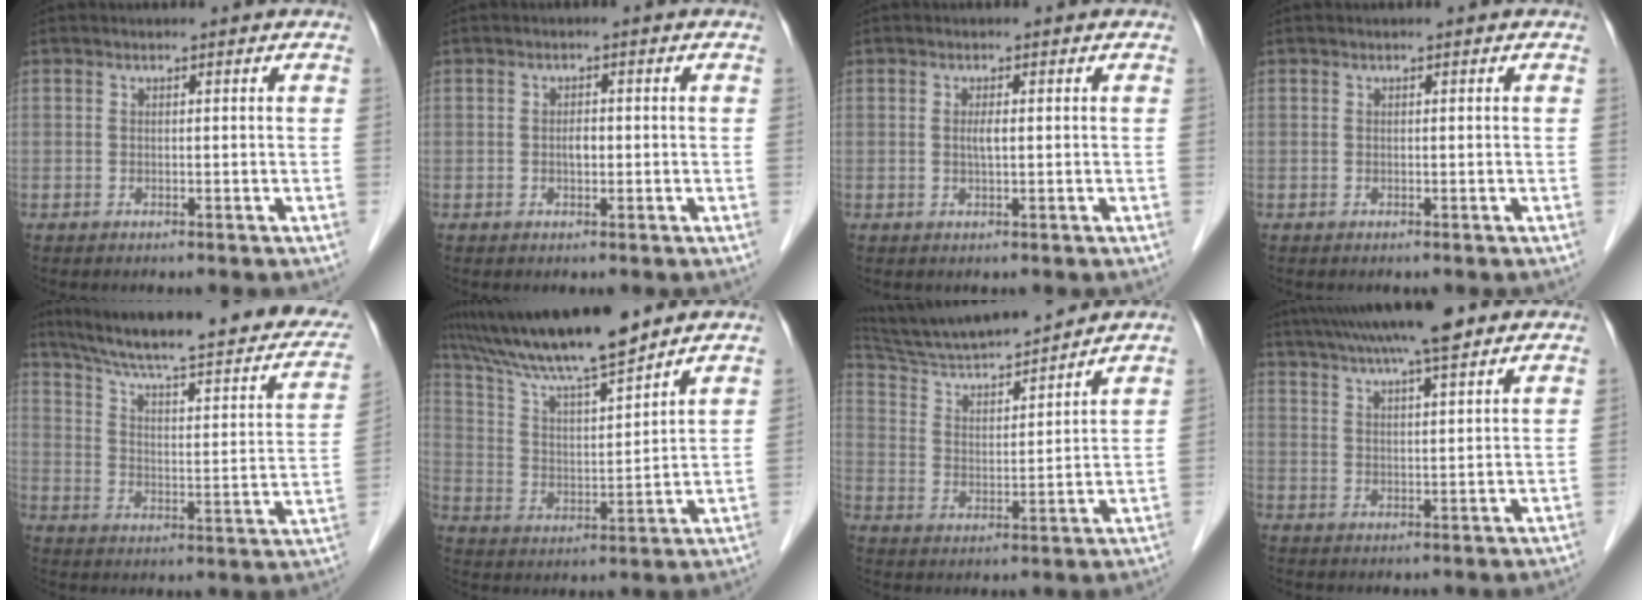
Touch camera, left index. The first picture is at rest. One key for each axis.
{"total": 1.5, "fx": -0.3, "fy": 0.7, "fz": 1.3, "tx": -0.023, "ty": 0.000, "tz": -0.006}
{"total": 1.4, "fx": 0.0, "fy": 0.1, "fz": 1.4, "tx": -0.028, "ty": -0.003, "tz": 0.000}
{"total": 0.0}
{"total": 28.4, "fx": 23.7, "fy": 4.0, "fz": 15.3, "tx": -0.231, "ty": -0.028, "tz": 0.312}
{"total": 14.5, "fx": 12.6, "fy": 0.3, "fz": 7.1, "tx": -0.134, "ty": 0.007, "tz": 0.226}
{"total": 14.9, "fx": 13.8, "fy": 0.2, "fz": 5.6, "tx": -0.106, "ty": 0.002, "tz": 0.238}
{"total": 13.5, "fx": 11.1, "fy": 1.1, "fz": 7.7, "tx": -0.135, "ty": 0.031, "tz": 0.171}